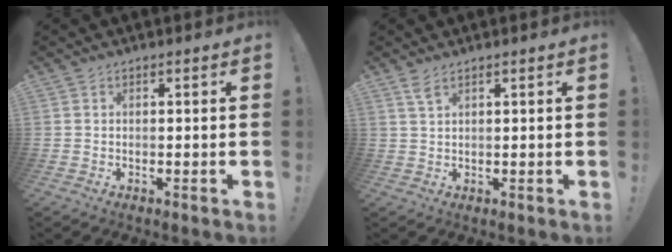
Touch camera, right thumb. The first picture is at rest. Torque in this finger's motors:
{"motor_torque": [-0.27, 0.32, 0.05, -0.09, 0.01]}